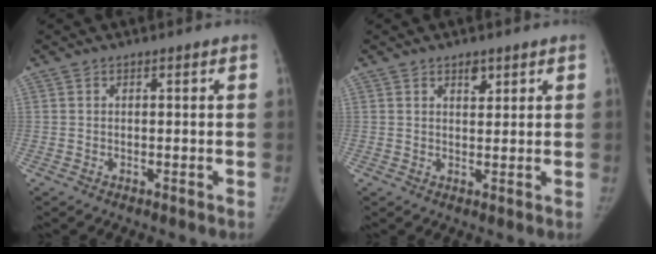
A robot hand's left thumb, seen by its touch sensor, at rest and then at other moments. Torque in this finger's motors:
{"motor_torque": [0.21, -0.08, 0.30, -0.19, 0.05]}